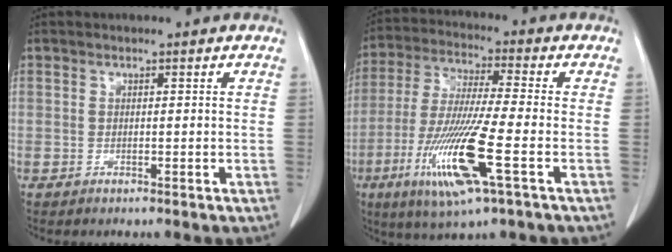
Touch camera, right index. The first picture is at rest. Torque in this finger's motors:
{"motor_torque": [2.02, -0.12, 0.74, 0.14]}